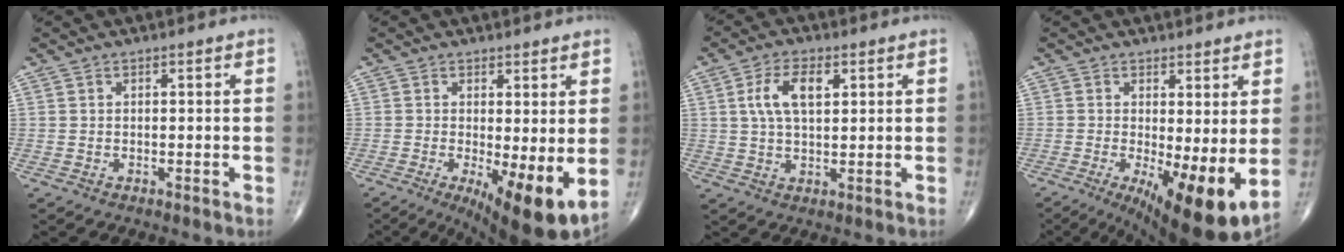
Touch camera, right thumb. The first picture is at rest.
{"total": 10.7, "force": [-1.7, 2.9, 10.2], "torque": [-0.151, -0.026, -0.019]}
{"total": 7.3, "force": [2.1, 3.6, 6.0], "torque": [-0.112, 0.003, 0.040]}
{"total": 12.5, "force": [-1.5, 3.5, 11.9], "torque": [-0.181, -0.027, -0.013]}